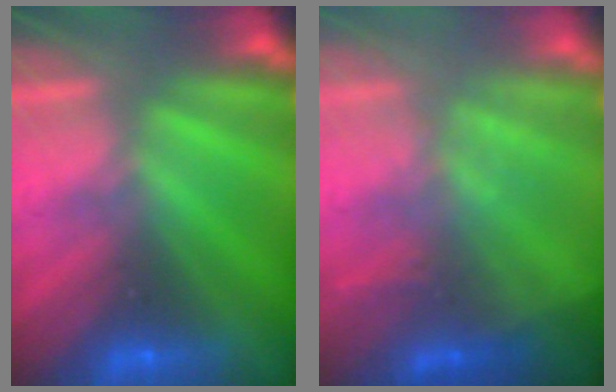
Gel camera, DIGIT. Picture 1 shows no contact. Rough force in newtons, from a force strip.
{"total": 2.5}